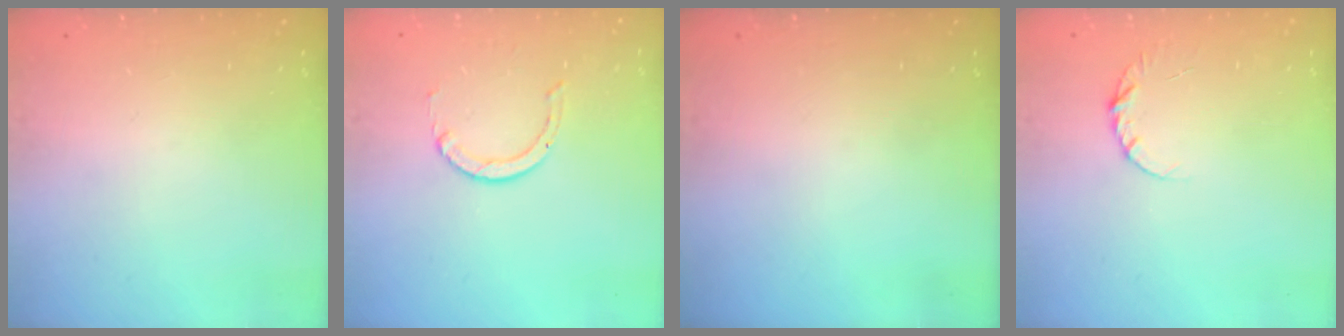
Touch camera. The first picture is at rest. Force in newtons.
{"total": 1.5, "press": 1.5, "slide": 0.2}
{"total": 0.0}
{"total": 4.6, "press": 4.5, "slide": 0.5}